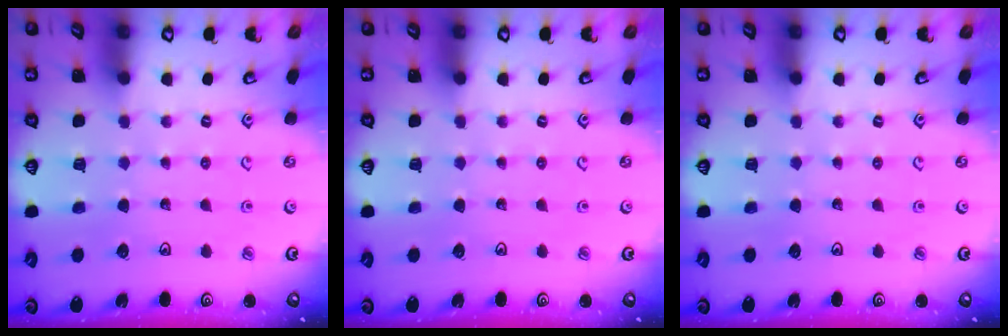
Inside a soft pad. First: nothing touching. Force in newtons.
{"total": 0.0}
{"total": 0.0}